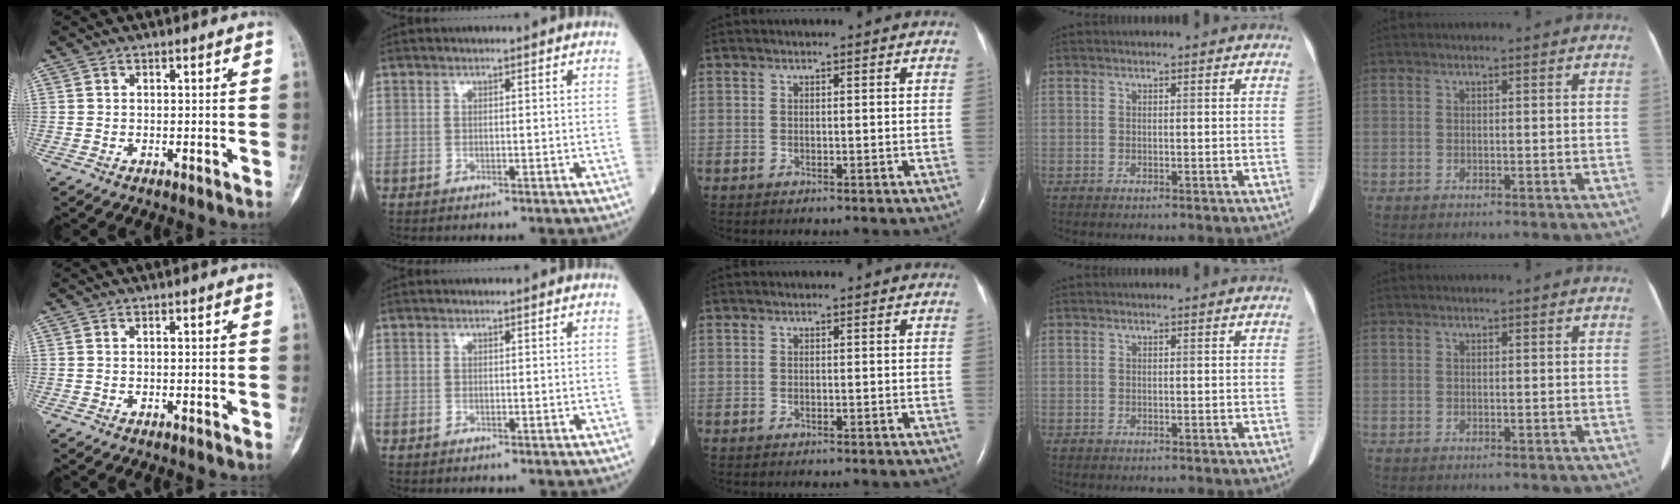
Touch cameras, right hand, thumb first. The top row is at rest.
{}